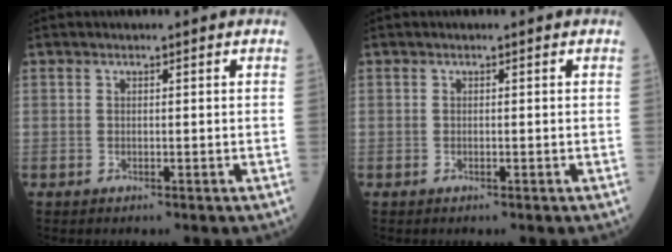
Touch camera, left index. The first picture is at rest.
{"total": 0.0}